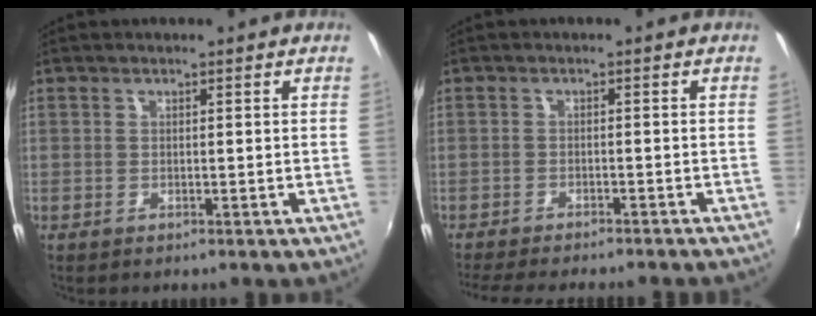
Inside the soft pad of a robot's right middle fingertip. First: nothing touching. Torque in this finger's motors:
{"motor_torque": [1.02, -1.11, 0.10, 0.07]}